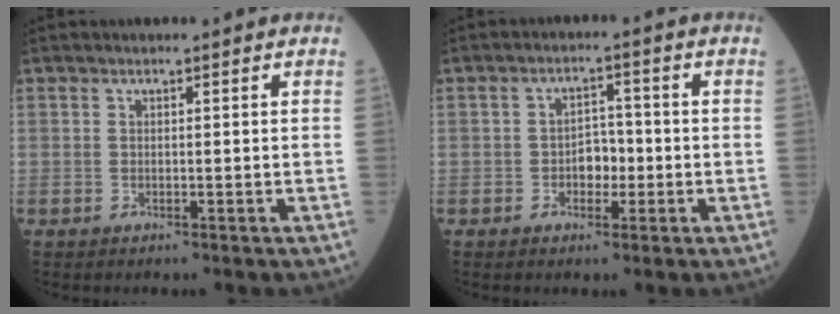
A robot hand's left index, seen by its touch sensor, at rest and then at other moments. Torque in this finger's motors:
{"motor_torque": [0.23, 0.00, 0.07, 0.02]}